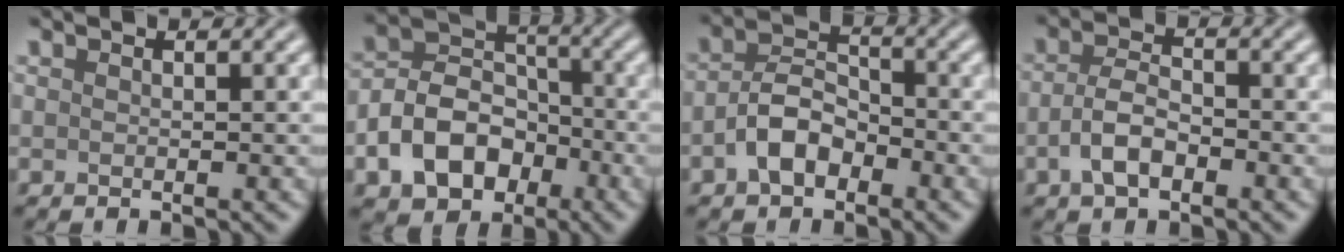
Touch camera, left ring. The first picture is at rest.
{"total": 7.4, "force": [-3.0, 5.3, 4.2], "torque": [-0.074, 0.004, -0.066]}
{"total": 4.1, "force": [-1.9, 2.5, 2.7], "torque": [-0.049, 0.011, -0.042]}
{"total": 3.5, "force": [-1.4, 1.8, 2.6], "torque": [-0.051, 0.004, -0.034]}